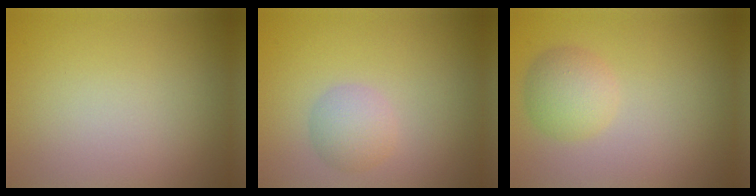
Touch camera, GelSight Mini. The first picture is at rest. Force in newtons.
{"total": 2.3, "press": 2.3, "slide": 0.0}
{"total": 2.9, "press": 2.9, "slide": 0.1}